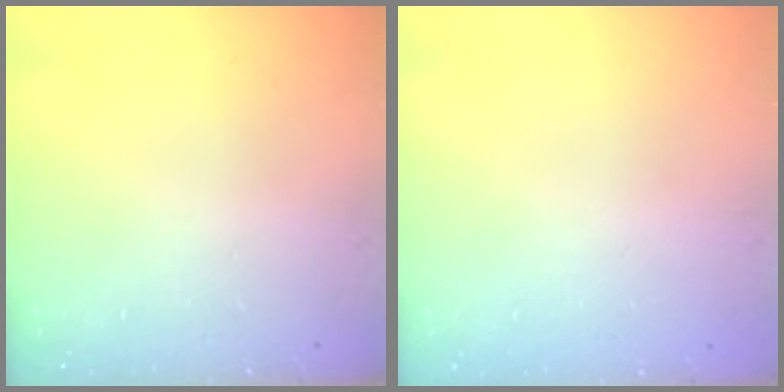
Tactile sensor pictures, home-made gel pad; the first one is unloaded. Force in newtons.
{"total": 0.0}